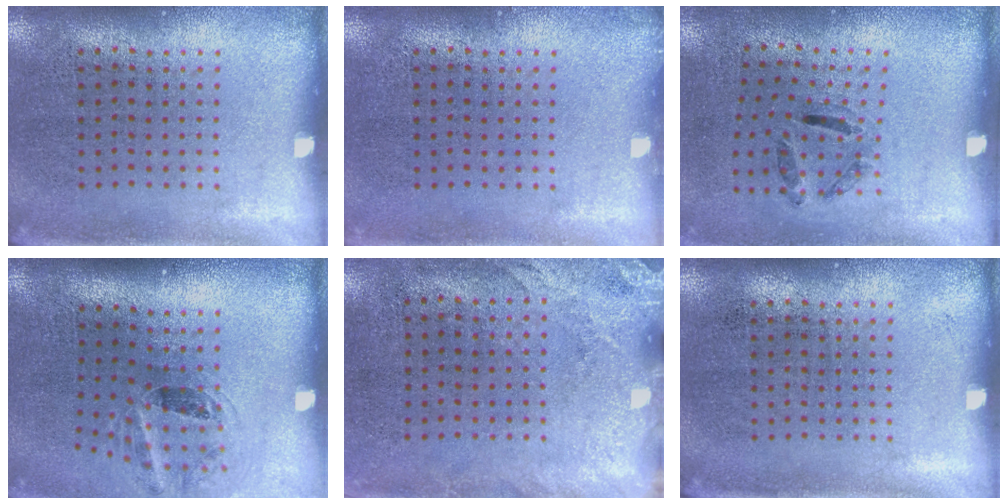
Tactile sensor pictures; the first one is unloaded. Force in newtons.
{"total": 0.6, "press": 0.6, "slide": 0.2}
{"total": 1.3, "press": 0.6, "slide": 1.1}
{"total": 1.3, "press": 1.0, "slide": 0.9}
{"total": 2.7, "press": 2.1, "slide": 1.6}
{"total": 0.0}